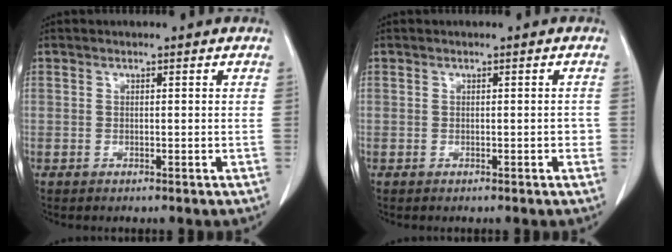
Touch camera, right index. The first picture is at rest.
{"total": 1.0, "force": [-0.2, 0.5, 0.9], "torque": [-0.007, 0.003, -0.002]}